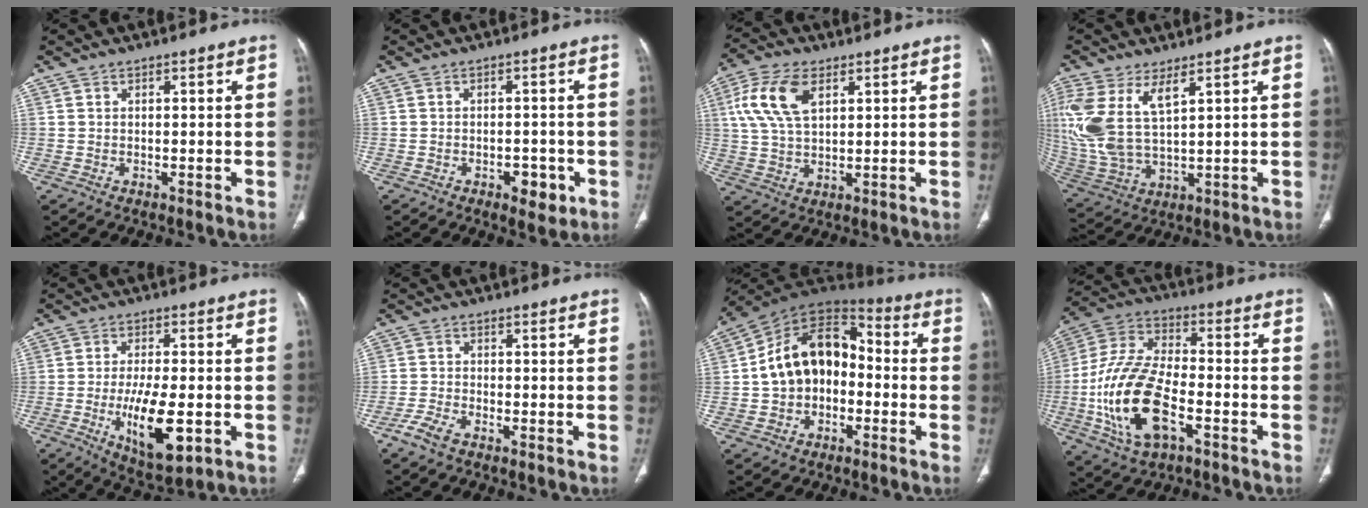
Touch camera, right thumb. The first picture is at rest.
{"total": 4.5, "force": [-2.0, 2.6, 3.1], "torque": [-0.027, 0.008, -0.020]}
{"total": 11.1, "force": [4.0, 6.1, 8.4], "torque": [-0.177, 0.003, 0.079]}
{"total": 14.8, "force": [5.5, 6.6, 12.0], "torque": [-0.282, -0.015, 0.125]}
{"total": 13.0, "force": [-3.6, 5.1, 11.4], "torque": [-0.186, -0.007, -0.050]}
{"total": 3.6, "force": [-2.6, 1.3, 2.2], "torque": [-0.058, 0.008, -0.054]}
{"total": 15.6, "force": [-1.6, 11.1, 10.8], "torque": [-0.154, 0.051, -0.039]}
{"total": 19.3, "force": [-6.0, 9.7, 15.6], "torque": [-0.319, 0.024, -0.109]}